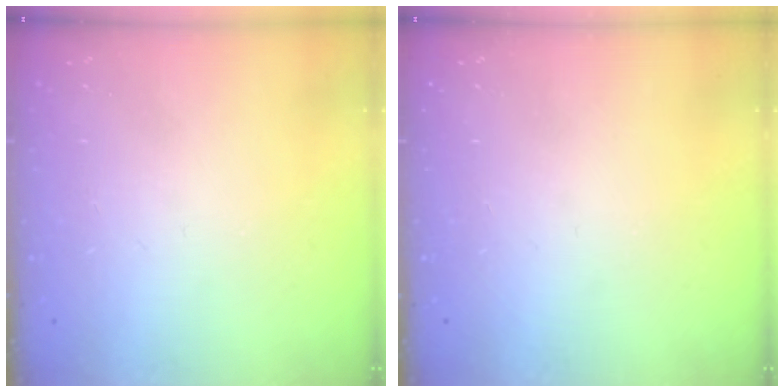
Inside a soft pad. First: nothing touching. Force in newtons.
{"total": 0.0}